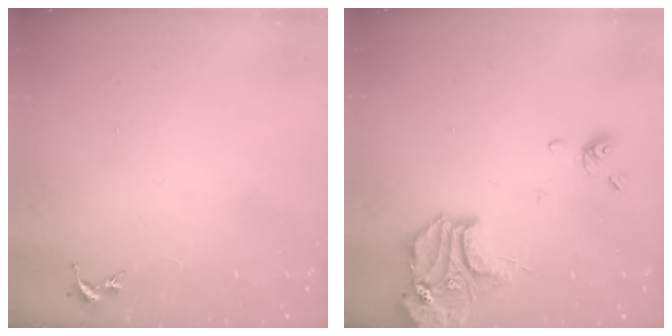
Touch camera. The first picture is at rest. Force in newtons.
{"total": 16.0, "press": 15.8, "slide": 2.5}